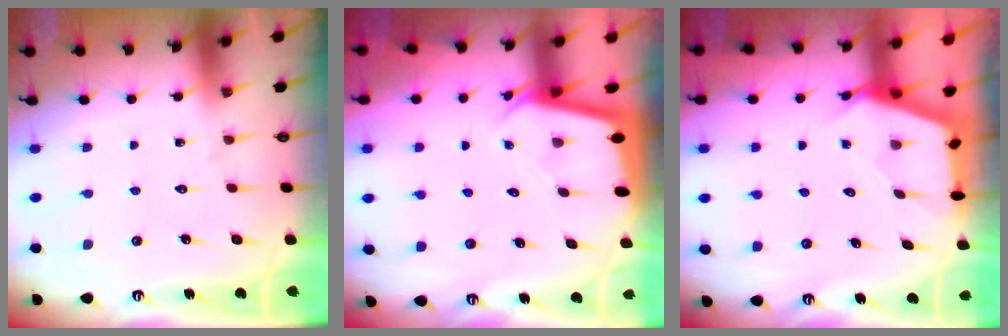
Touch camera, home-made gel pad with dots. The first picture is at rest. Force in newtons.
{"total": 2.2, "press": 2.2, "slide": 0.1}
{"total": 2.6, "press": 2.6, "slide": 0.3}